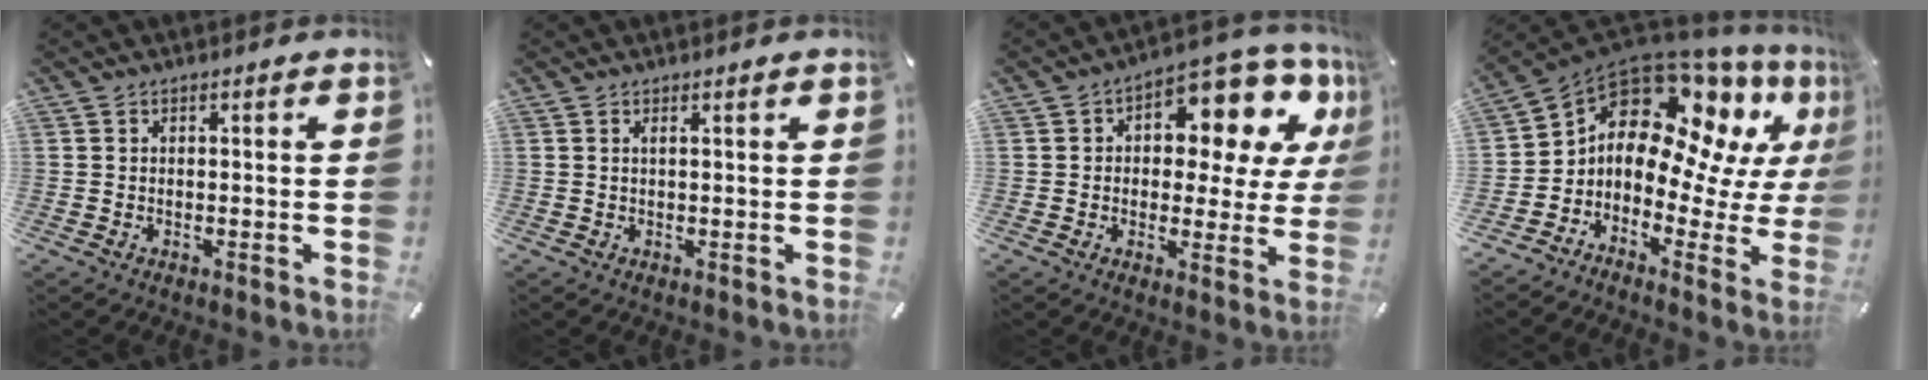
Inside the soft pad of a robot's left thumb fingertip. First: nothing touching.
{"total": 1.0, "force": [0.4, 0.0, 0.9], "torque": [-0.017, 0.000, 0.006]}
{"total": 11.8, "force": [5.4, 6.9, 7.9], "torque": [-0.106, -0.044, 0.092]}
{"total": 13.8, "force": [6.2, 9.8, 7.4], "torque": [-0.145, -0.066, 0.102]}